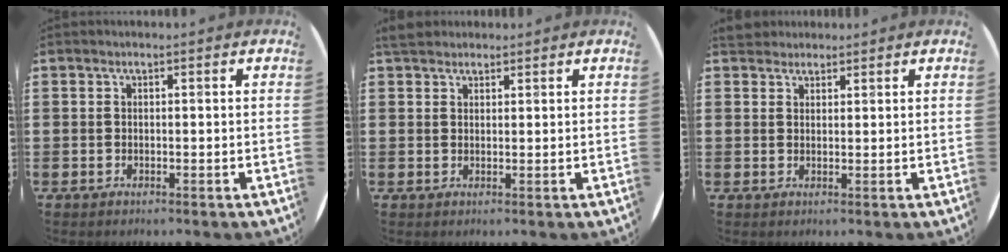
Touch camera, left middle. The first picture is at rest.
{"total": 2.4, "force": [2.2, 0.9, 0.5], "torque": [-0.015, 0.005, 0.043]}
{"total": 2.5, "force": [2.4, 0.9, 0.0], "torque": [0.002, -0.002, 0.045]}